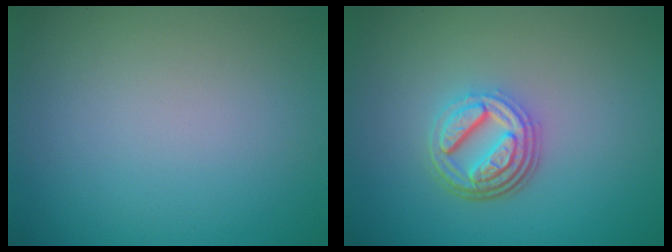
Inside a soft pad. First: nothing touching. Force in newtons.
{"total": 4.7, "press": 3.5, "slide": 3.1}